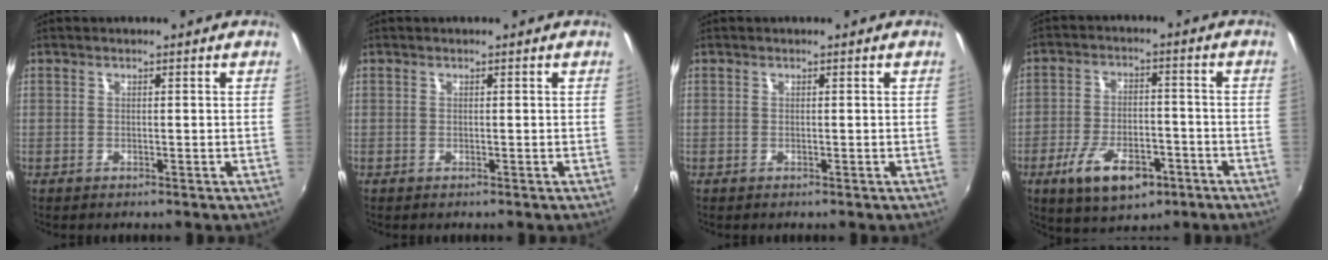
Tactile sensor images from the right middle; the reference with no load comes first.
{"total": 0.0}
{"total": 0.0}
{"total": 12.7, "force": [-6.7, 6.6, 8.5], "torque": [-0.175, -0.008, -0.101]}